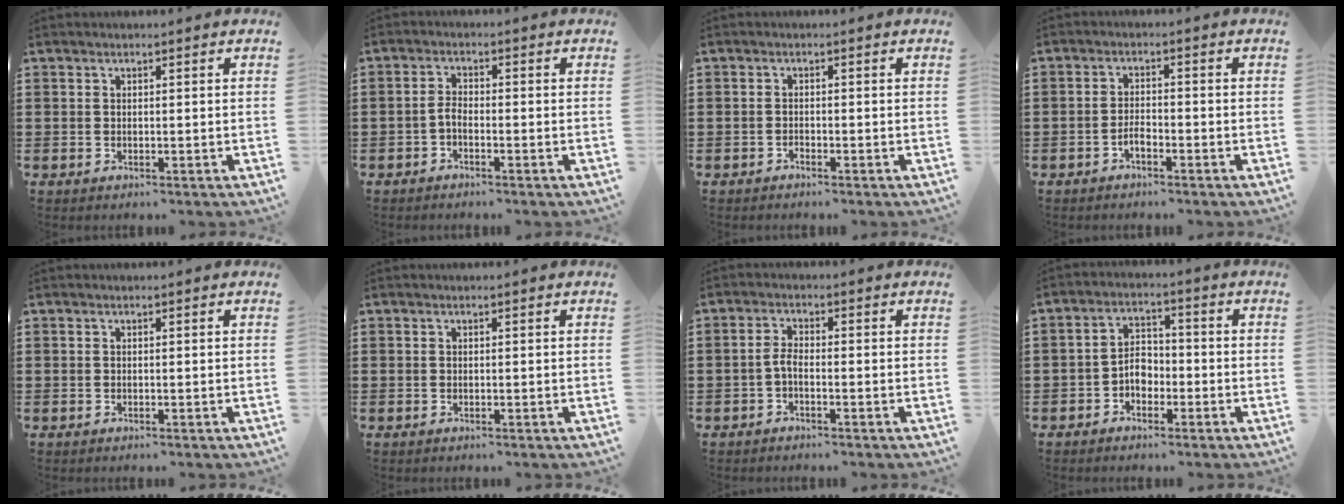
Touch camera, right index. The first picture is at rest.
{"total": 1.9, "force": [-1.2, 0.6, 1.4], "torque": [-0.034, 0.000, -0.025]}
{"total": 0.8, "force": [-0.7, 0.2, 0.3], "torque": [-0.009, -0.002, -0.014]}
{"total": 2.0, "force": [-1.4, 0.6, 1.4], "torque": [-0.027, 0.003, -0.027]}
{"total": 0.0}
{"total": 0.0}
{"total": 2.2, "force": [-1.0, 0.7, 1.8], "torque": [-0.049, -0.003, -0.025]}
{"total": 3.8, "force": [-1.6, 2.6, 2.2], "torque": [-0.051, 0.005, -0.035]}